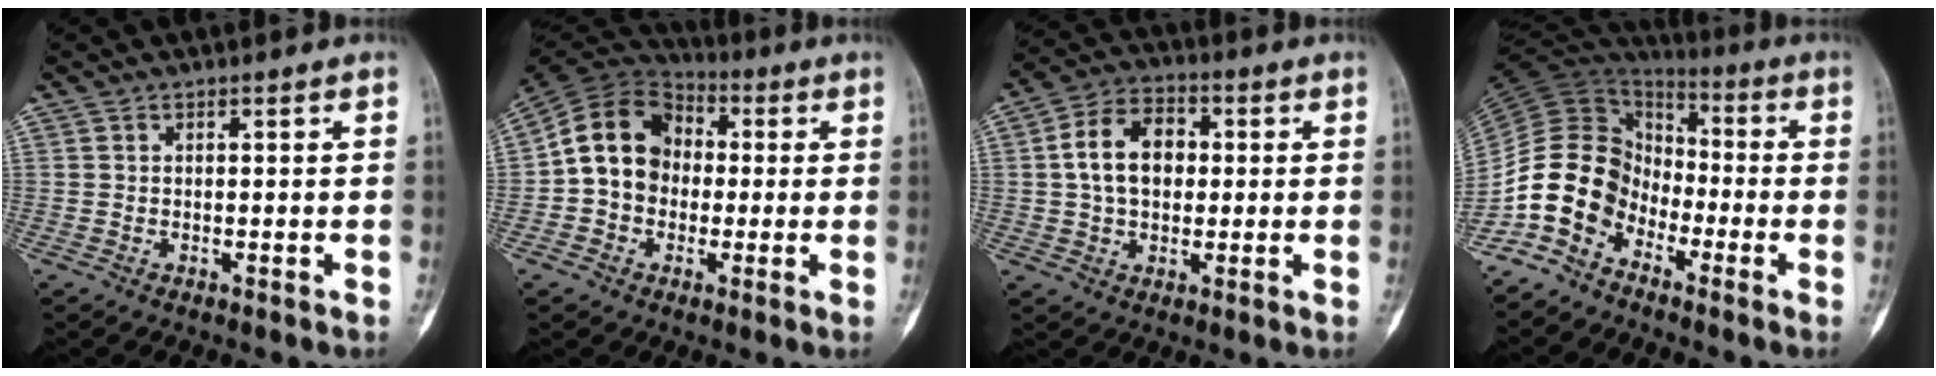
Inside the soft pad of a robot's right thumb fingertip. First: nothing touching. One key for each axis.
{"total": 13.4, "fx": 0.0, "fy": 11.2, "fz": 7.5, "tx": -0.113, "ty": 0.035, "tz": -0.014}
{"total": 10.9, "fx": 1.0, "fy": 7.6, "fz": 7.7, "tx": -0.117, "ty": 0.018, "tz": 0.013}
{"total": 12.7, "fx": -7.1, "fy": 9.1, "fz": 5.2, "tx": -0.085, "ty": 0.070, "tz": -0.150}